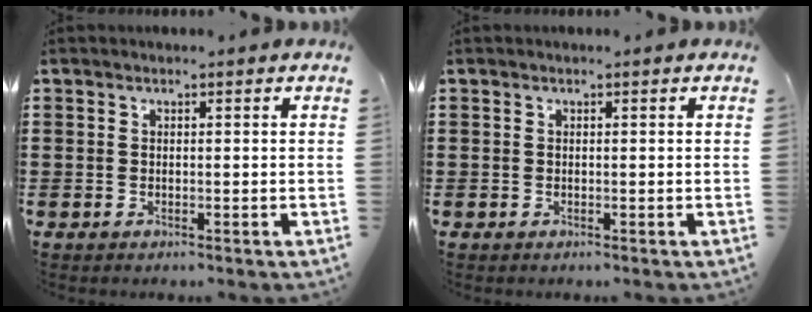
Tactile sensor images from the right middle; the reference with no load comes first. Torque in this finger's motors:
{"motor_torque": [-0.15, 0.12, -0.07, -0.01]}